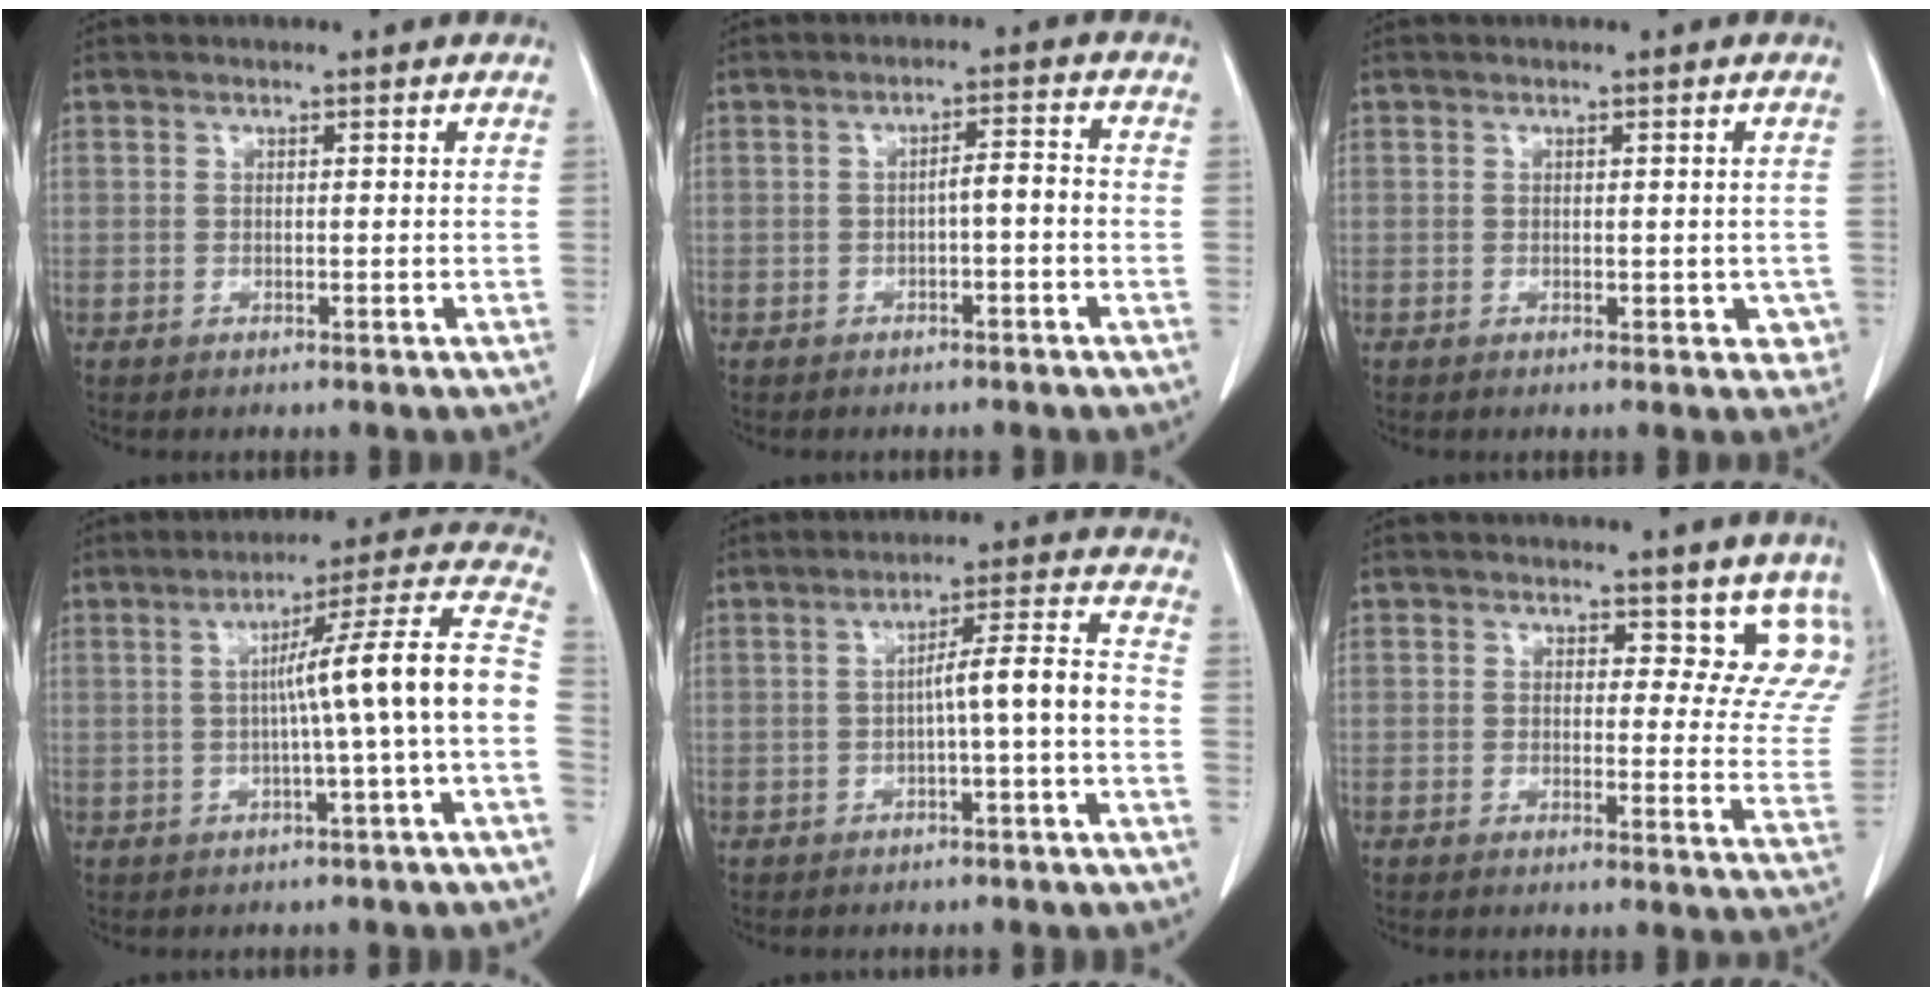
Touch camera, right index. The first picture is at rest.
{"total": 3.0, "force": [-0.9, 0.5, 2.8], "torque": [-0.042, 0.011, -0.014]}
{"total": 2.9, "force": [-0.5, 1.9, 2.1], "torque": [-0.006, 0.005, -0.002]}
{"total": 12.5, "force": [-1.5, -1.4, 12.3], "torque": [-0.165, 0.031, -0.025]}
{"total": 6.5, "force": [-1.7, -0.1, 6.3], "torque": [-0.093, 0.024, -0.022]}
{"total": 8.2, "force": [6.9, 3.9, 2.0], "torque": [0.017, -0.018, 0.052]}